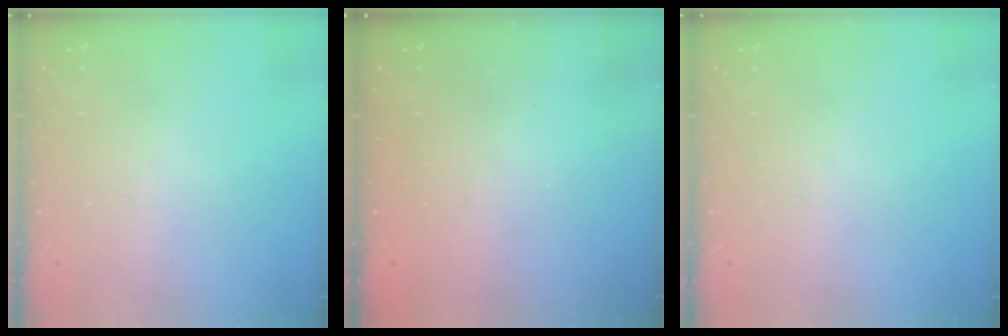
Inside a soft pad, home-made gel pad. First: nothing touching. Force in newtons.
{"total": 2.3, "press": 2.2, "slide": 0.7}
{"total": 0.0}